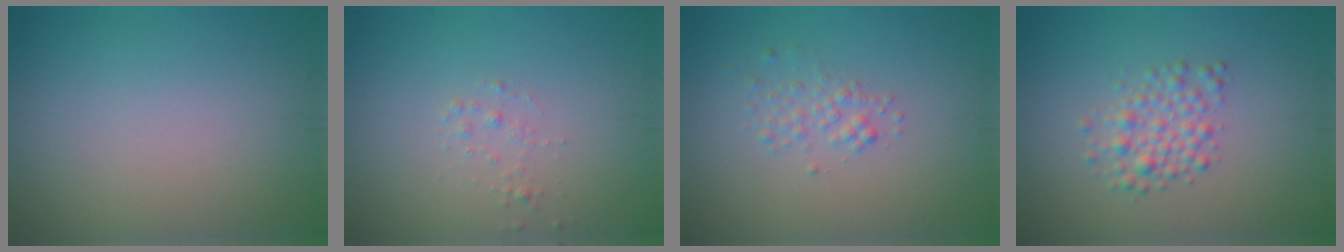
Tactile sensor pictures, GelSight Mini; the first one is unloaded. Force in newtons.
{"total": 0.8, "press": 0.8, "slide": 0.0}
{"total": 1.5, "press": 1.5, "slide": 0.1}
{"total": 2.5, "press": 2.5, "slide": 0.0}